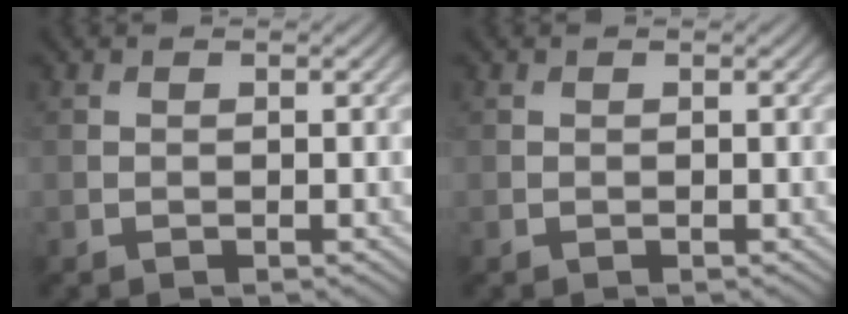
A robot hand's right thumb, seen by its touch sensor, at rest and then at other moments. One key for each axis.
{"total": 0.0}